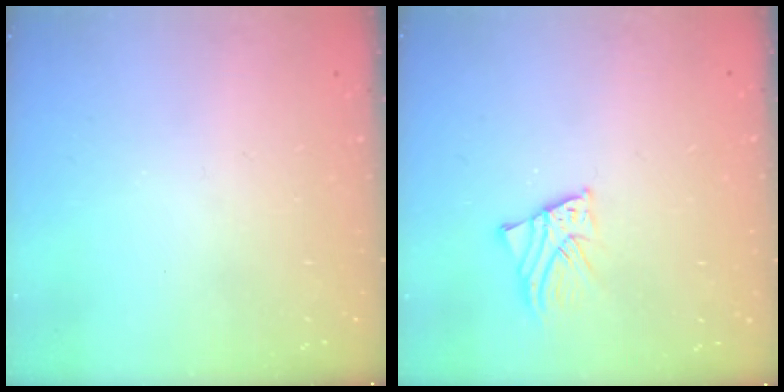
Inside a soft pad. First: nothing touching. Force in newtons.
{"total": 2.1, "press": 2.1, "slide": 0.2}